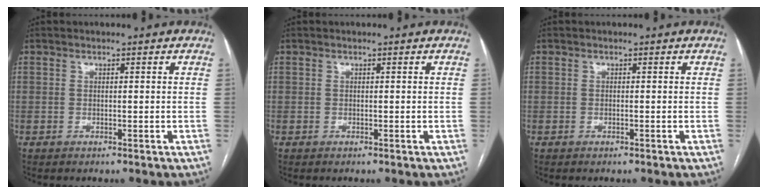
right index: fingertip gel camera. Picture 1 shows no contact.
{"total": 0.0}
{"total": 0.0}